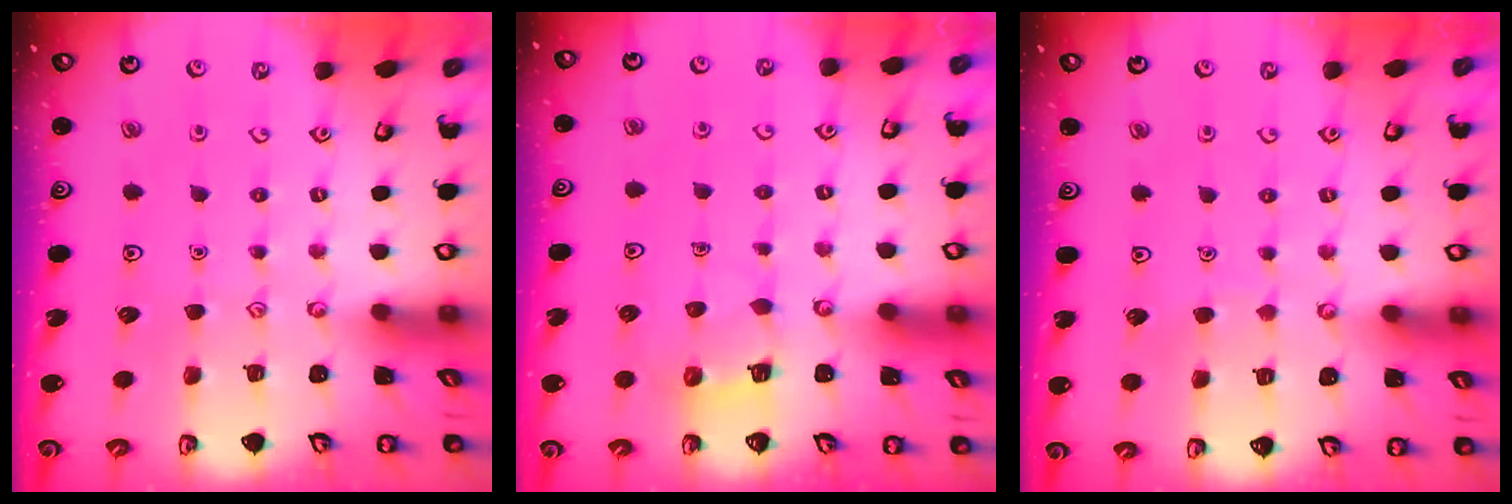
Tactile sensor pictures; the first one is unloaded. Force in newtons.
{"total": 5.4, "press": 5.4, "slide": 0.4}
{"total": 1.4, "press": 1.4, "slide": 0.1}